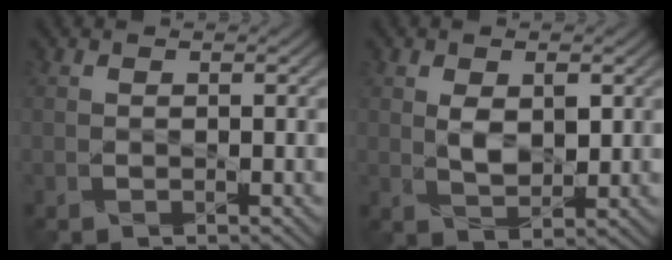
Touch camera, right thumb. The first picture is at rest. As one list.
[{"total": 3.9, "force": [0.8, 2.2, 3.1], "torque": [-0.065, -0.006, 0.018]}]